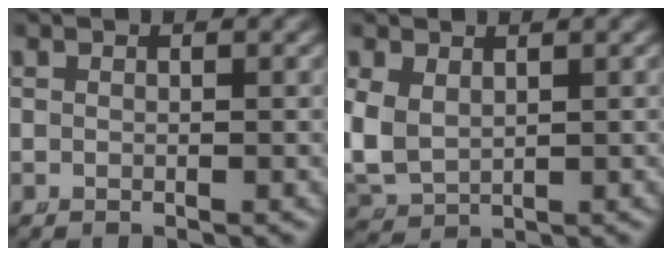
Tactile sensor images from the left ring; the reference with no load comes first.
{"total": 5.5, "force": [0.2, 5.0, 2.4], "torque": [-0.099, -0.027, 0.020]}